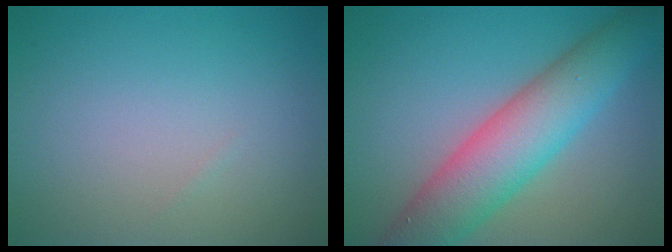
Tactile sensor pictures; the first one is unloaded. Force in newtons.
{"total": 8.1, "press": 8.1, "slide": 0.4}